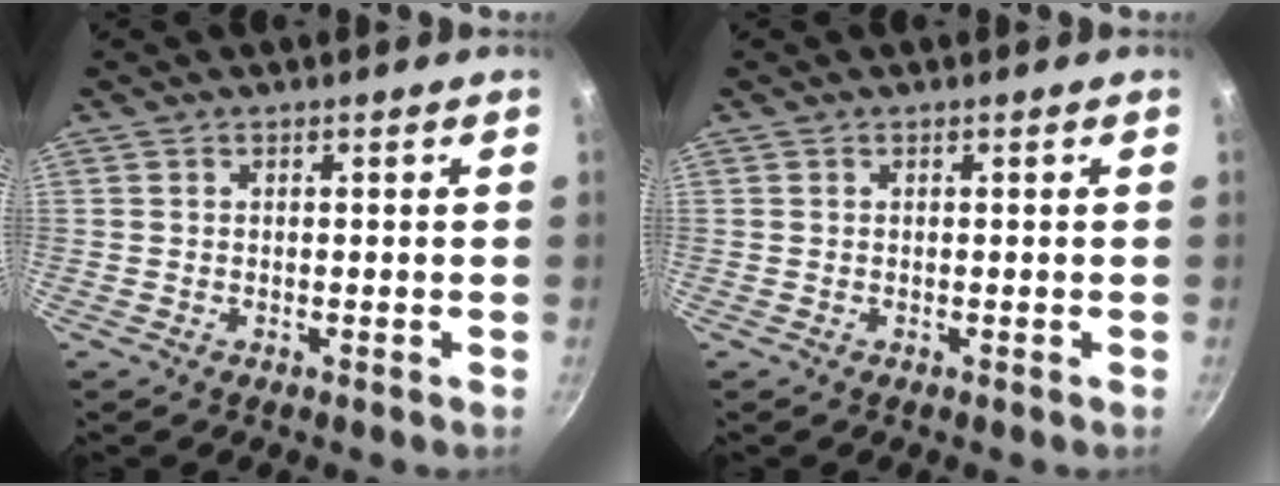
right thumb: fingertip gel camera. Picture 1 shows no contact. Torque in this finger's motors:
{"motor_torque": [-0.12, 0.12, 0.00, 0.00, 0.00]}